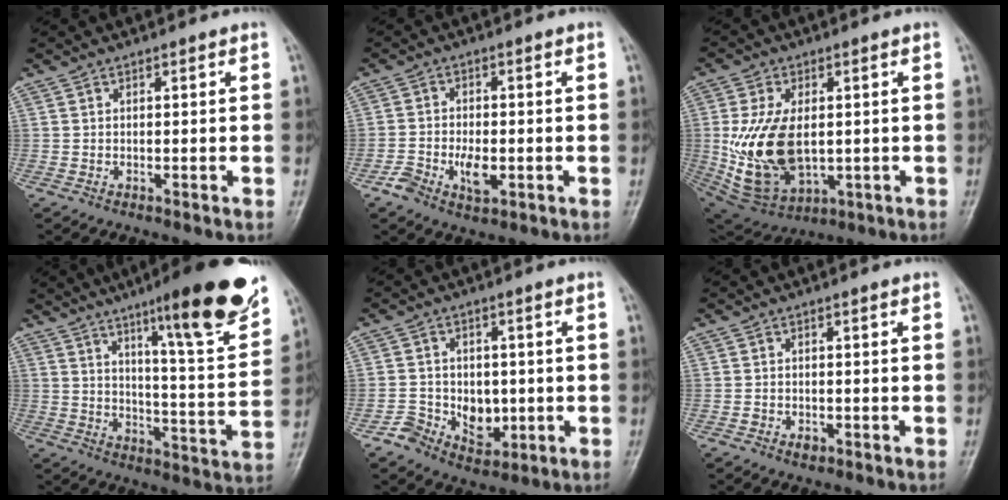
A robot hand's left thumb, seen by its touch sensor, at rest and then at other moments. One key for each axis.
{"total": 5.8, "fx": -2.1, "fy": 3.2, "fz": 4.3, "tx": -0.079, "ty": 0.010, "tz": -0.035}
{"total": 16.3, "fx": -0.3, "fy": 9.9, "fz": 13.0, "tx": -0.241, "ty": -0.016, "tz": 0.017}
{"total": 19.1, "fx": 11.9, "fy": 2.3, "fz": 14.8, "tx": -0.183, "ty": -0.066, "tz": 0.178}
{"total": 7.2, "fx": -1.6, "fy": 6.1, "fz": 3.5, "tx": -0.017, "ty": 0.009, "tz": -0.017}
{"total": 1.3, "fx": -0.8, "fy": 0.9, "fz": 0.6, "tx": -0.005, "ty": 0.008, "tz": -0.009}